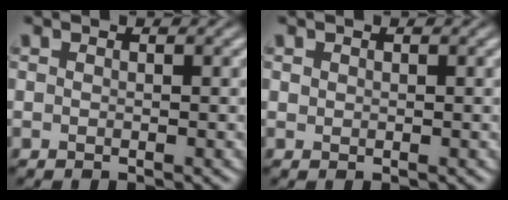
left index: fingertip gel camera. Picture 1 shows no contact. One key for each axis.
{"total": 0.6, "fx": 0.2, "fy": 0.6, "fz": 0.1, "tx": 0.001, "ty": 0.001, "tz": 0.001}